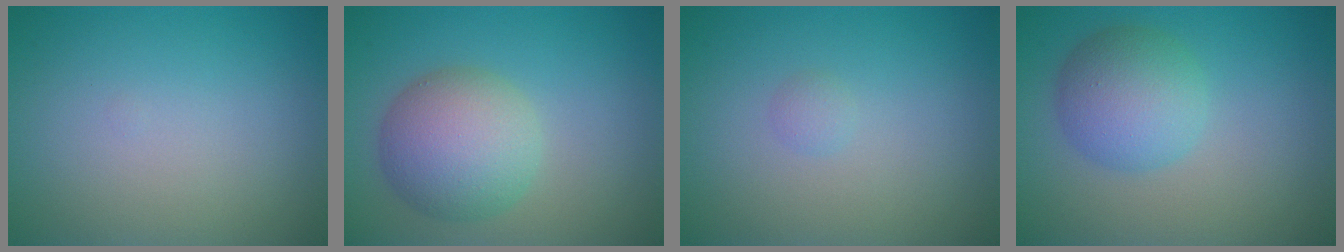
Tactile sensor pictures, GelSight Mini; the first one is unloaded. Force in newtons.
{"total": 6.2, "press": 6.2, "slide": 0.0}
{"total": 0.7, "press": 0.7, "slide": 0.0}
{"total": 4.7, "press": 4.7, "slide": 0.2}